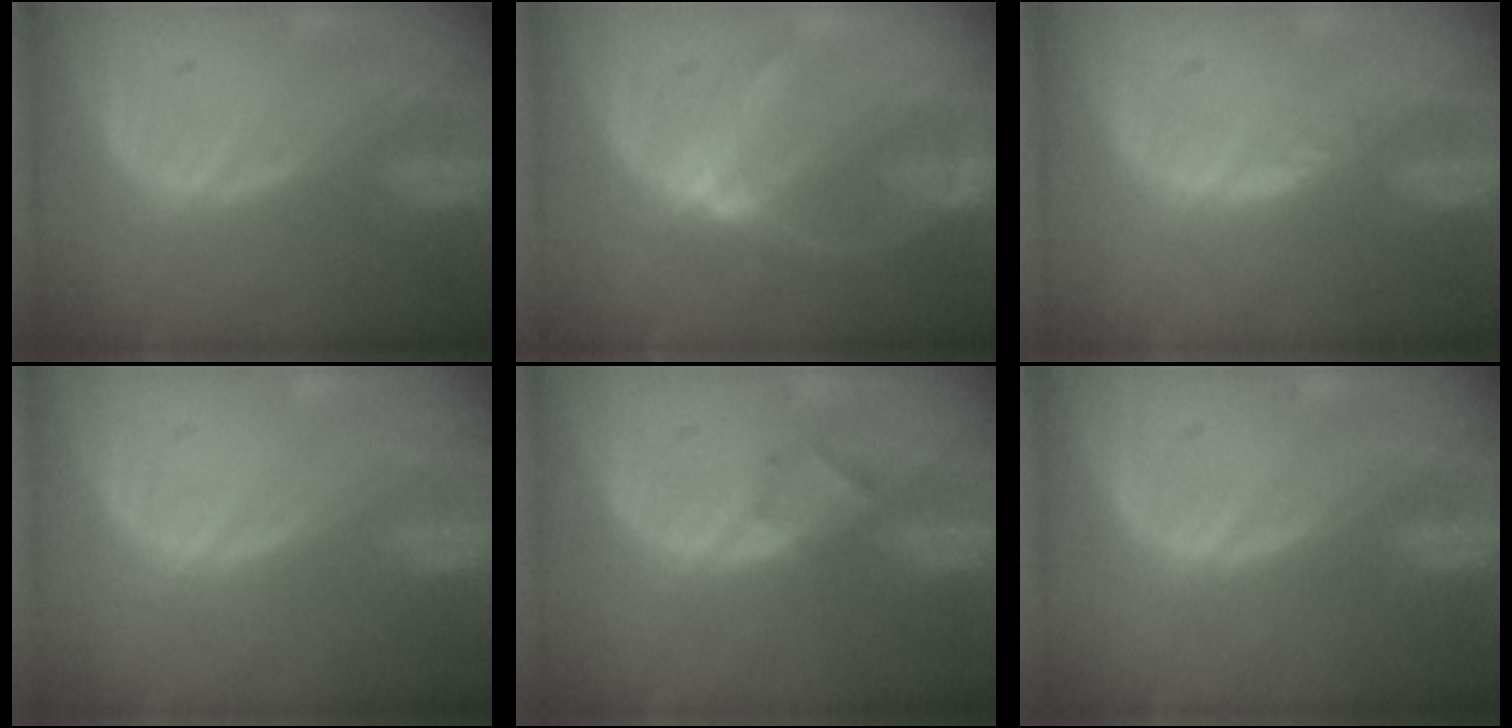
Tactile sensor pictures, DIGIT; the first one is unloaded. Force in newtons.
{"total": 6.3, "press": 5.6, "slide": 2.8}
{"total": 0.8, "press": 0.8, "slide": 0.1}
{"total": 0.0}
{"total": 1.8, "press": 1.5, "slide": 0.9}
{"total": 0.0}